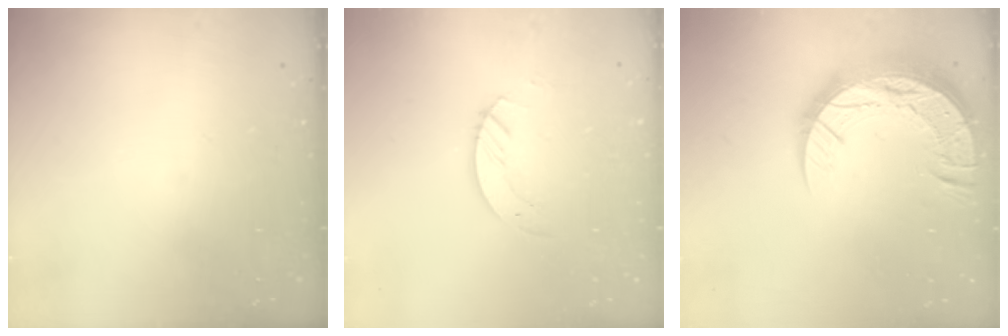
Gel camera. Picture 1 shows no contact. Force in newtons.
{"total": 2.9, "press": 2.9, "slide": 0.3}
{"total": 19.2, "press": 19.1, "slide": 1.4}